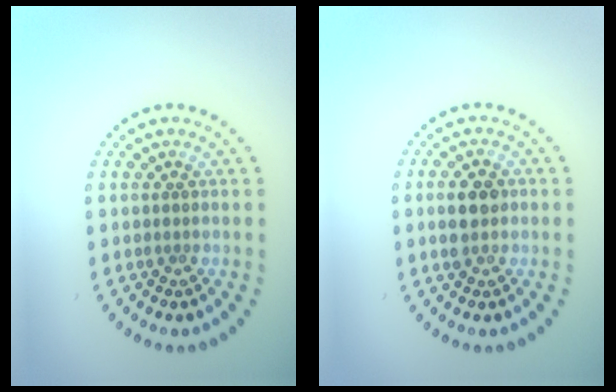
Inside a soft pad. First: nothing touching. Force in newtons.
{"total": 2.9, "press": 2.9, "slide": 0.2}